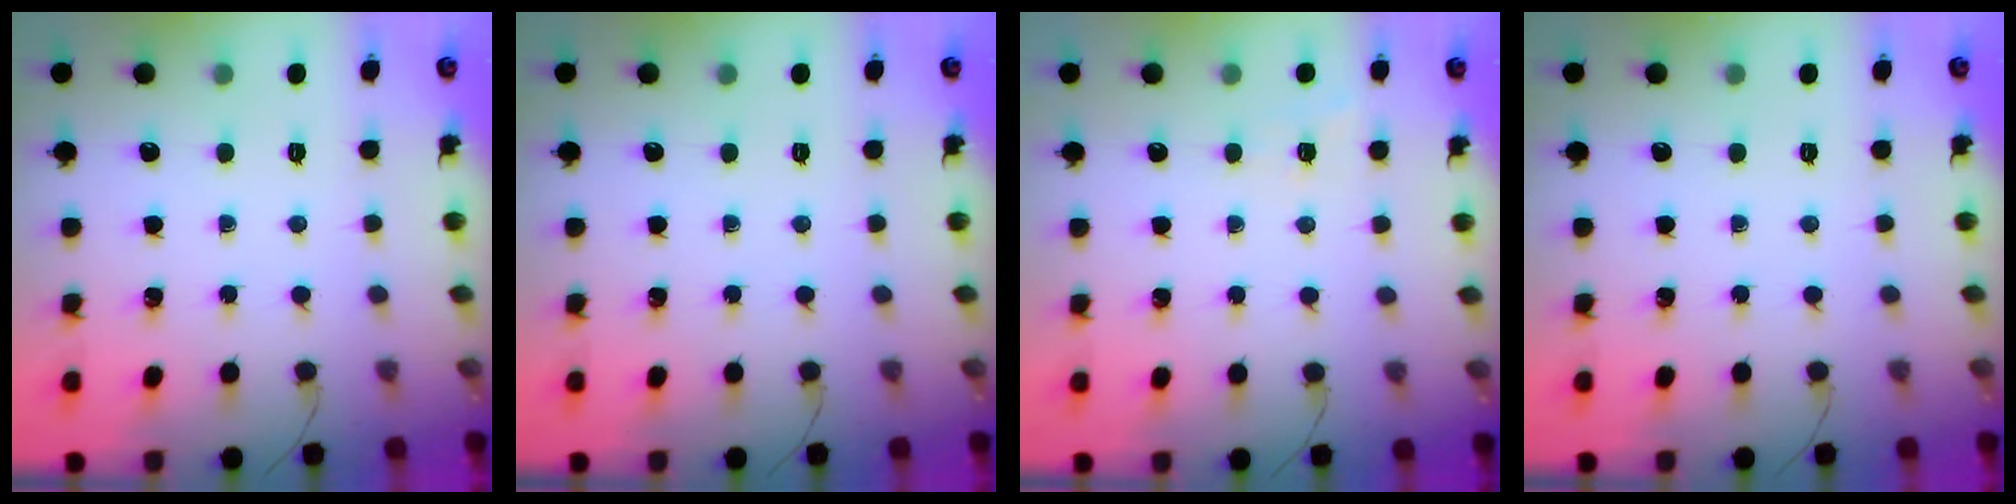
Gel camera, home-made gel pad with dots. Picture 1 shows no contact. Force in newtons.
{"total": 0.0}
{"total": 2.8, "press": 2.4, "slide": 1.6}
{"total": 0.0}